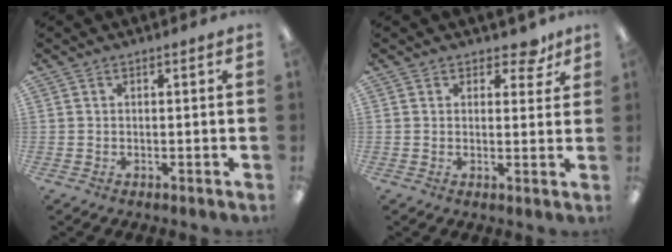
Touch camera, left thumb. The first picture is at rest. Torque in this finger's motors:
{"motor_torque": [-0.09, -0.04, -0.28, 0.11, 0.01]}